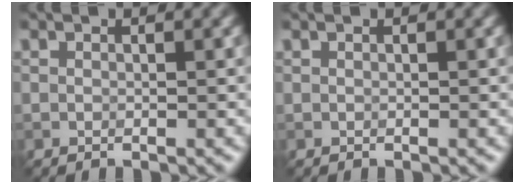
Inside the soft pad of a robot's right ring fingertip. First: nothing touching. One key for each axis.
{"total": 0.0}